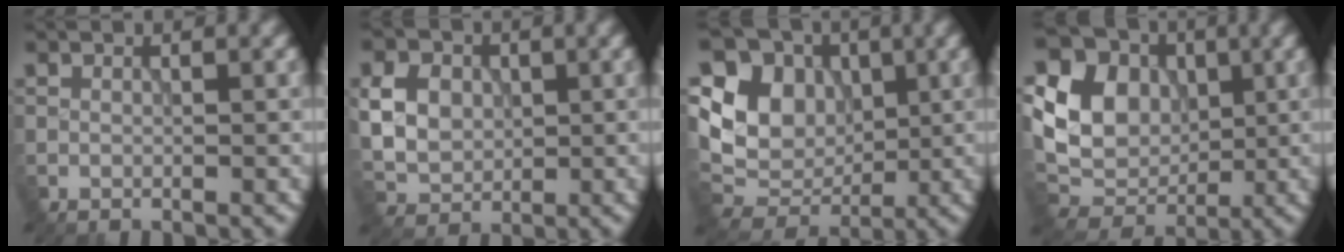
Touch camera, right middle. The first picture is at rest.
{"total": 5.8, "force": [1.0, 4.7, 3.2], "torque": [-0.075, 0.009, 0.016]}
{"total": 7.9, "force": [2.0, 6.6, 3.9], "torque": [-0.080, -0.008, 0.027]}
{"total": 8.4, "force": [1.6, 6.8, 4.7], "torque": [-0.103, -0.007, 0.020]}